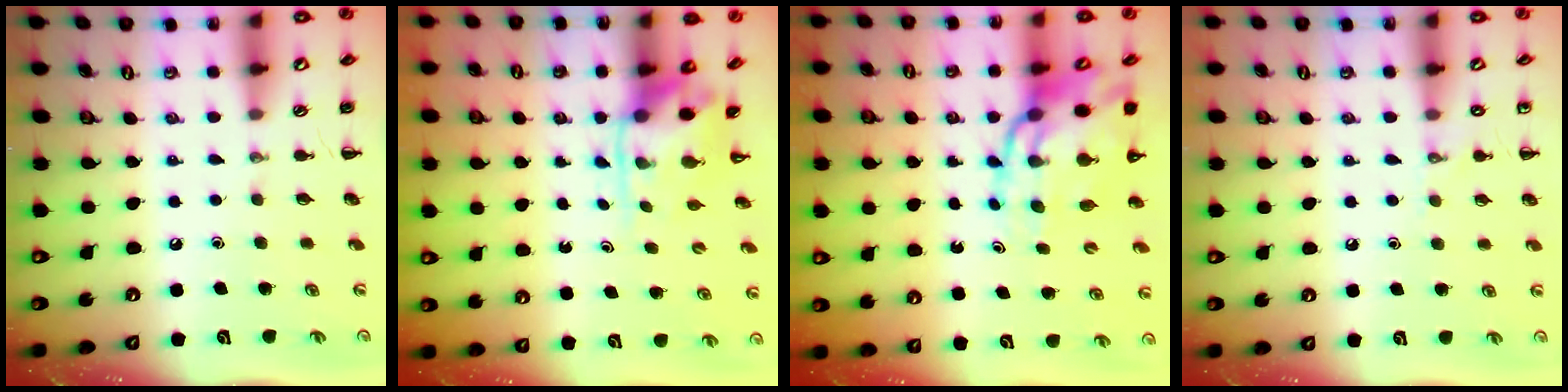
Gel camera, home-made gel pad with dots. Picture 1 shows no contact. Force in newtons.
{"total": 3.5, "press": 3.4, "slide": 0.8}
{"total": 13.8, "press": 13.2, "slide": 4.0}
{"total": 5.5, "press": 5.2, "slide": 1.6}